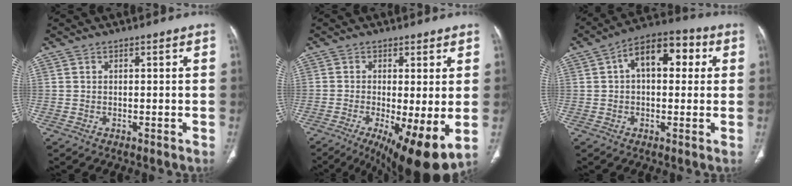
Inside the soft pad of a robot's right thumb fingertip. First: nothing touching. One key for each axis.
{"total": 12.2, "fx": -3.1, "fy": 3.2, "fz": 11.4, "tx": -0.178, "ty": -0.024, "tz": -0.040}
{"total": 12.0, "fx": 2.9, "fy": 6.8, "fz": 9.4, "tx": -0.120, "ty": 0.031, "tz": 0.037}